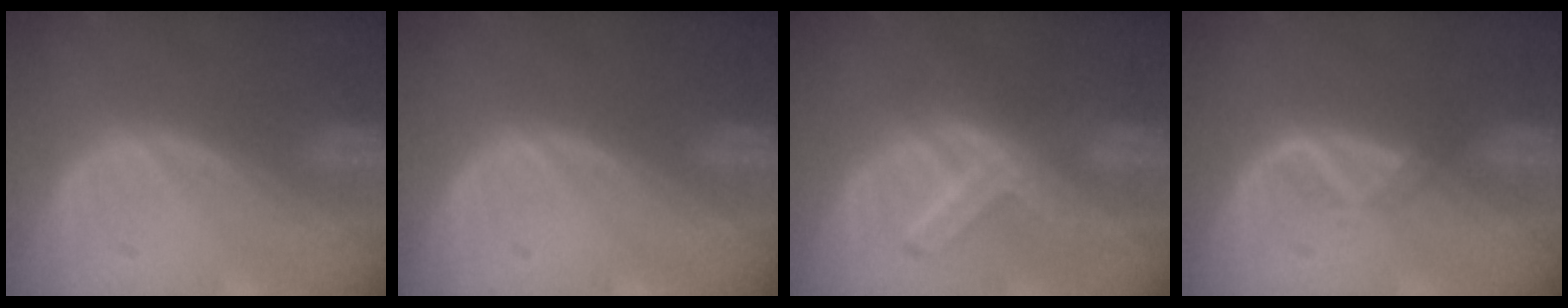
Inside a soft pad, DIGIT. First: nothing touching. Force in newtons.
{"total": 0.0}
{"total": 7.2, "press": 6.3, "slide": 3.6}
{"total": 1.6, "press": 1.5, "slide": 0.7}